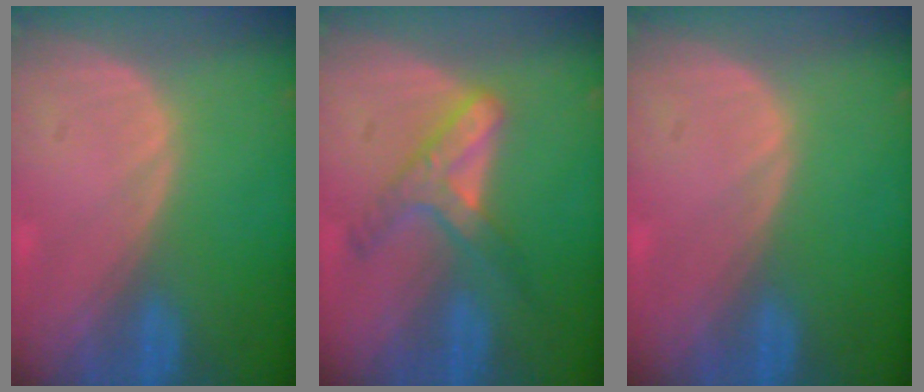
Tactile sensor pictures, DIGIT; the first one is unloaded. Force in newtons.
{"total": 6.0, "press": 5.6, "slide": 2.4}
{"total": 0.0}